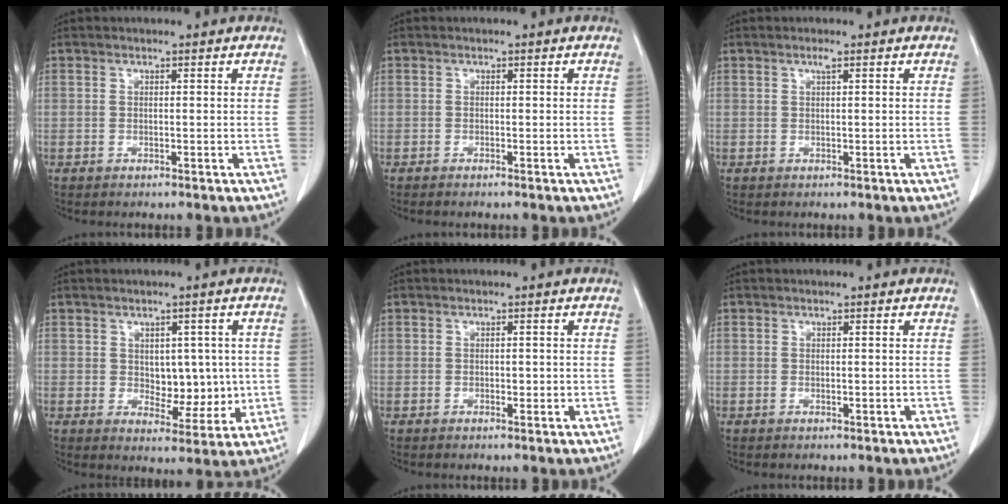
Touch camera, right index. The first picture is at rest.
{"total": 0.5, "force": [-0.5, 0.0, 0.2], "torque": [-0.009, -0.002, -0.009]}
{"total": 0.8, "force": [0.4, 0.0, 0.7], "torque": [-0.013, 0.002, 0.008]}
{"total": 6.6, "force": [0.4, 4.1, 5.2], "torque": [-0.061, 0.002, 0.020]}
{"total": 1.1, "force": [-0.1, 0.6, 0.9], "torque": [-0.012, 0.000, 0.000]}
{"total": 0.5, "force": [-0.1, 0.1, 0.5], "torque": [-0.012, -0.002, 0.001]}